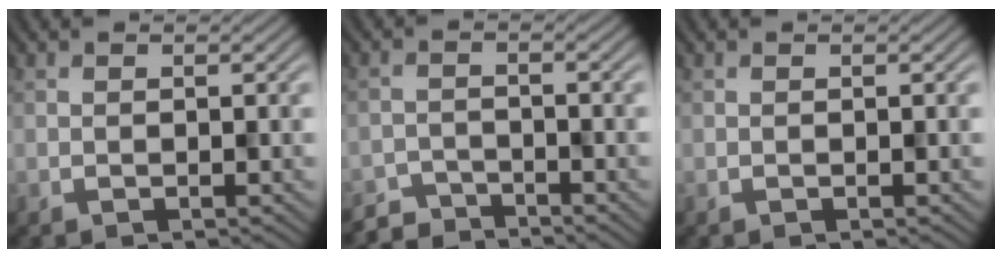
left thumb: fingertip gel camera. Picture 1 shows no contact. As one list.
[{"total": 3.2, "force": [-3.1, 0.6, -0.2], "torque": [0.010, 0.000, -0.057]}, {"total": 0.0}]